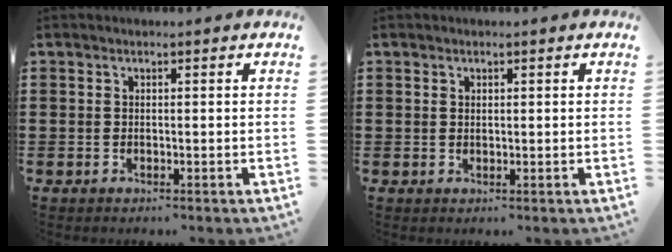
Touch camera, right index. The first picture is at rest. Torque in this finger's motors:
{"motor_torque": [-0.44, 0.72, -0.02, -0.01]}